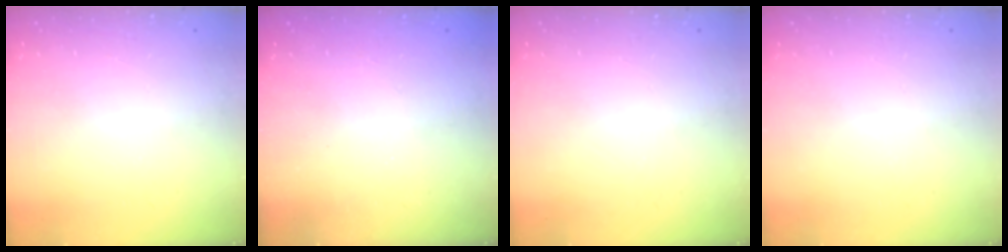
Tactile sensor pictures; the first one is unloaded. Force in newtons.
{"total": 2.2, "press": 2.1, "slide": 0.7}
{"total": 0.0}
{"total": 0.0}